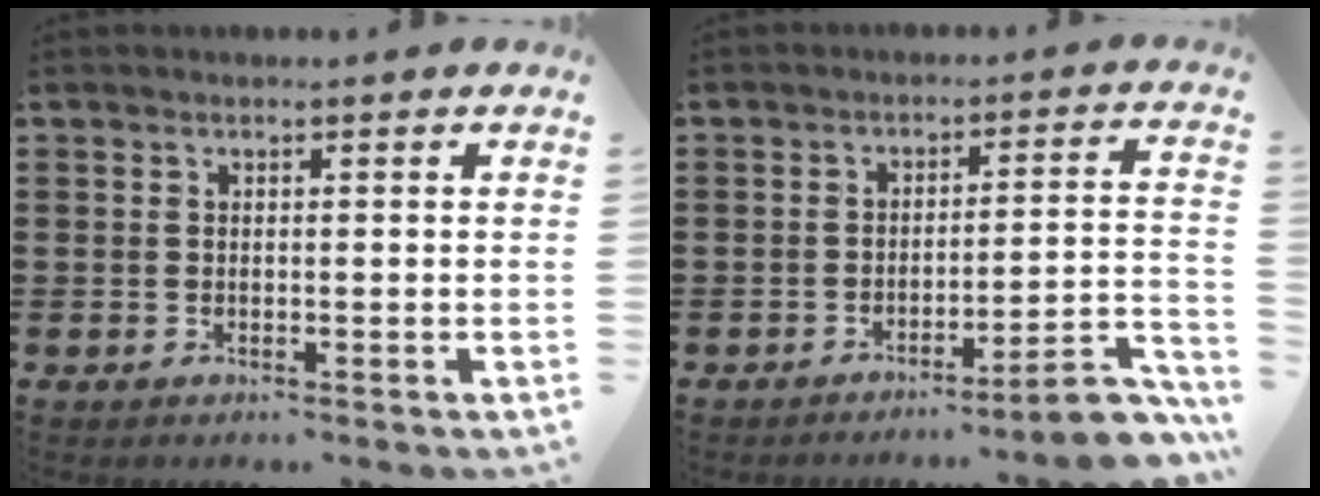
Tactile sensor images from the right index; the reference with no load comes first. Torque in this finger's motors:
{"motor_torque": [0.51, -0.46, 0.17, 0.02]}